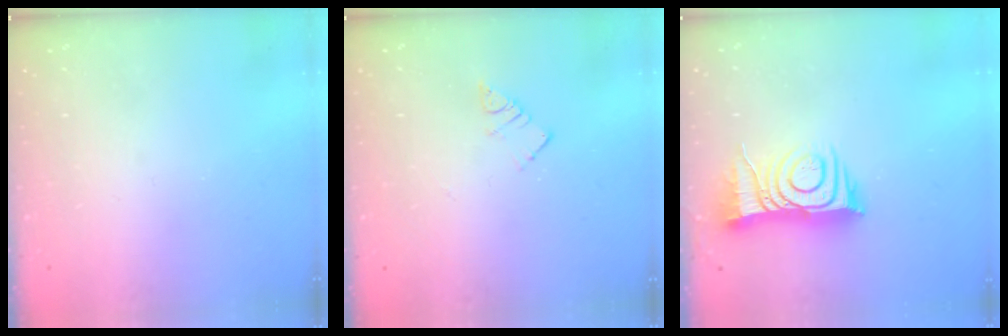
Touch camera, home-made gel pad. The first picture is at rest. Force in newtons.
{"total": 3.8, "press": 3.8, "slide": 0.1}
{"total": 11.9, "press": 11.9, "slide": 0.9}